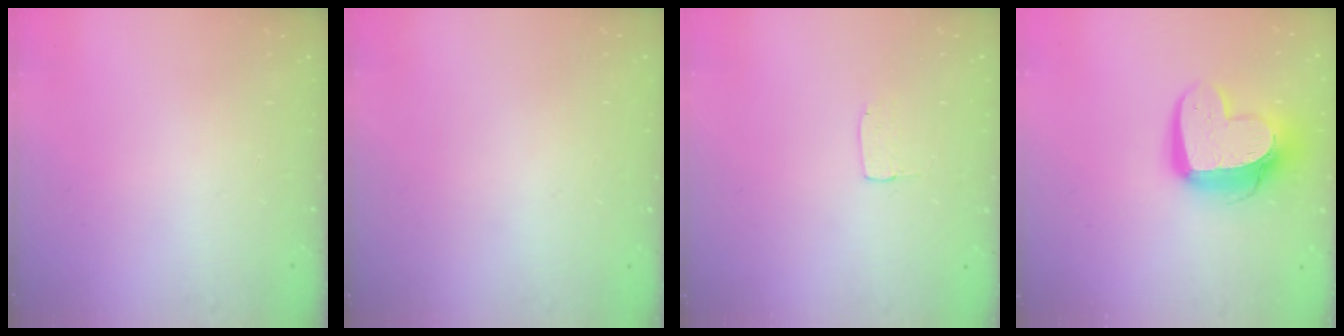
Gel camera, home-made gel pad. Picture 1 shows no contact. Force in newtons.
{"total": 0.0}
{"total": 2.9, "press": 2.9, "slide": 0.2}
{"total": 14.9, "press": 14.9, "slide": 1.1}